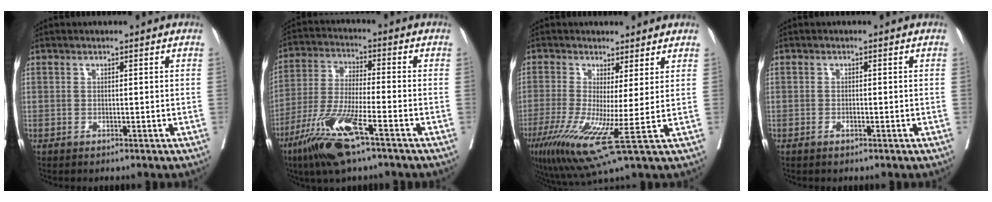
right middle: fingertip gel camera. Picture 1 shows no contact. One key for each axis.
{"total": 12.6, "fx": -7.1, "fy": 1.3, "fz": 10.3, "tx": -0.212, "ty": -0.029, "tz": -0.134}
{"total": 9.8, "fx": -2.2, "fy": -0.3, "fz": 9.5, "tx": -0.181, "ty": -0.022, "tz": -0.035}
{"total": 0.7, "fx": -0.4, "fy": 0.2, "fz": 0.5, "tx": -0.011, "ty": 0.001, "tz": -0.007}